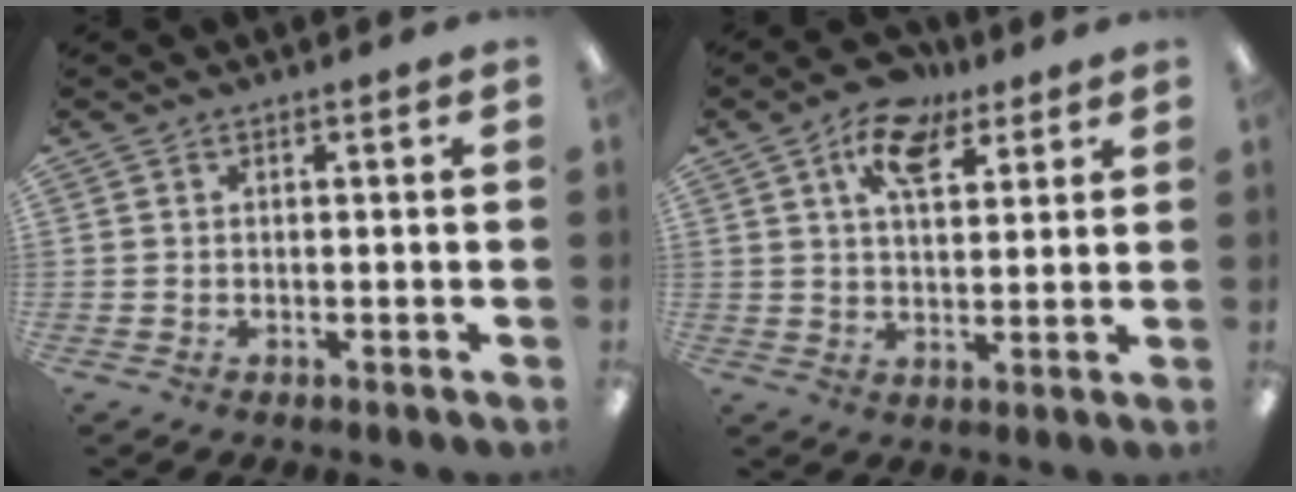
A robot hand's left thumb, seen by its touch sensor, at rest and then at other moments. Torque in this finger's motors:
{"motor_torque": [-0.09, -0.10, -0.29, -0.09, 0.08]}